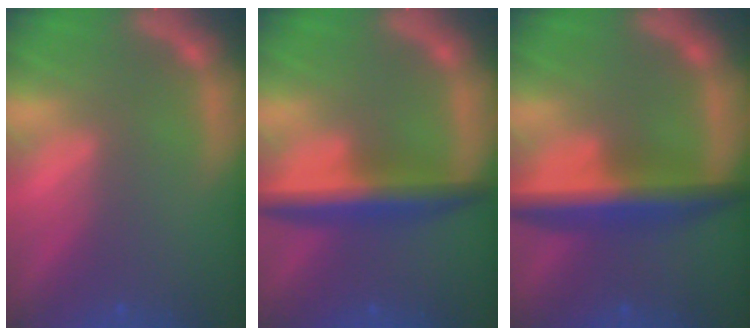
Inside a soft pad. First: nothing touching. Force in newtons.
{"total": 5.5}
{"total": 6.6}